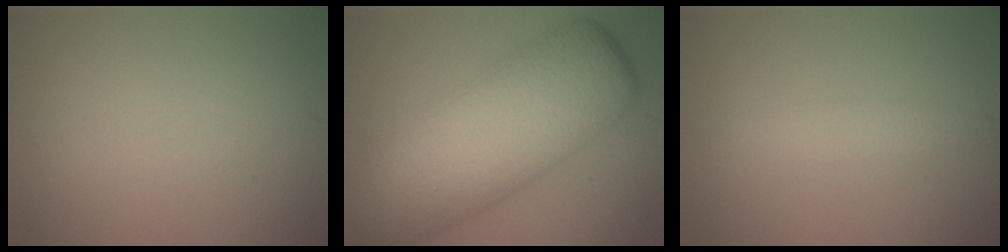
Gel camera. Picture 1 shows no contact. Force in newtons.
{"total": 13.6, "press": 13.6, "slide": 0.4}
{"total": 2.1, "press": 2.1, "slide": 0.1}